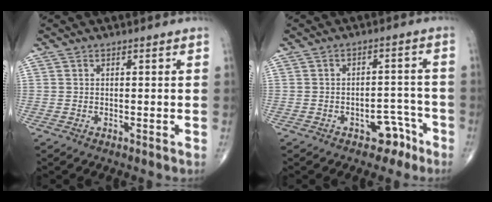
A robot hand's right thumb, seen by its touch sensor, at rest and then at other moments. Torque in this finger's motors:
{"motor_torque": [3.15, 1.86, 1.64, -1.14, 0.57]}